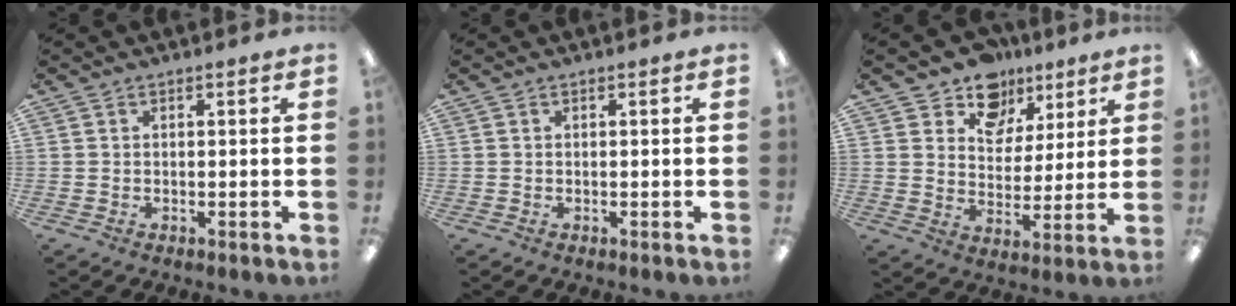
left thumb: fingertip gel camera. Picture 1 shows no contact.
{"total": 0.0}
{"total": 11.2, "force": [8.3, 7.3, 1.8], "torque": [-0.037, -0.058, 0.156]}